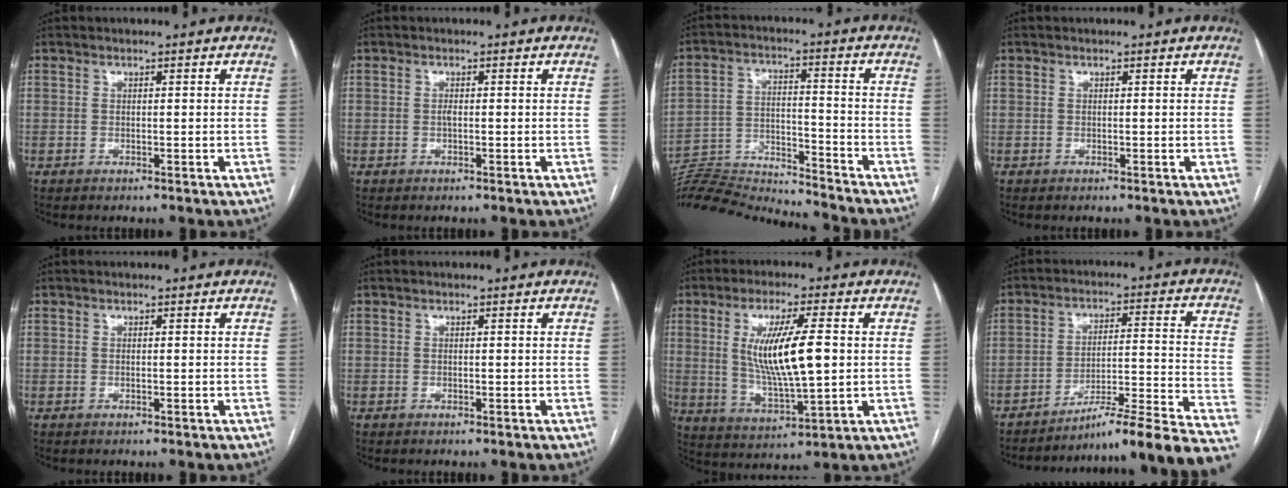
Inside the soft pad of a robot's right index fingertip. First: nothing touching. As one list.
[{"total": 0.7, "force": [-0.2, 0.1, 0.7], "torque": [-0.014, 0.001, -0.003]}, {"total": 18.2, "force": [-17.8, 0.2, 3.6], "torque": [-0.072, 0.011, -0.284]}, {"total": 0.0}, {"total": 0.0}, {"total": 0.0}, {"total": 12.2, "force": [1.5, 1.7, 12.0], "torque": [-0.228, -0.006, 0.033]}, {"total": 21.9, "force": [-19.9, -2.6, 8.8], "torque": [-0.070, 0.002, -0.278]}]